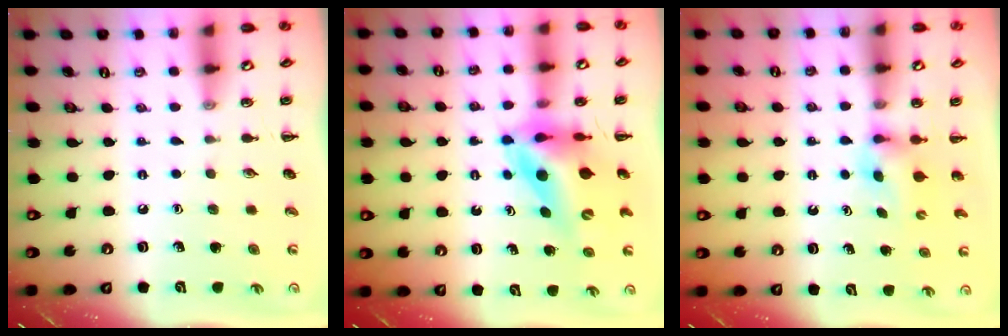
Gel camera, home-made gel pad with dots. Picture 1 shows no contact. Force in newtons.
{"total": 10.4, "press": 9.9, "slide": 3.1}
{"total": 2.5, "press": 2.2, "slide": 1.2}